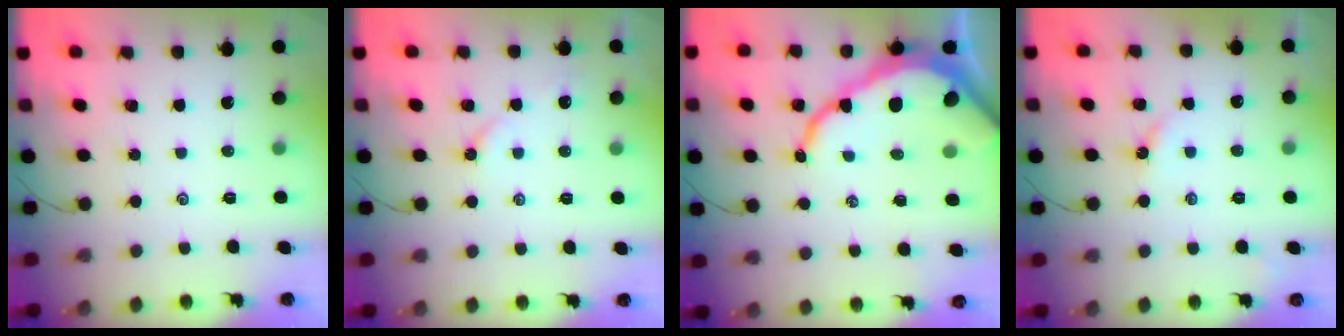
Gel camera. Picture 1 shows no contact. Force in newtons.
{"total": 5.4, "press": 5.4, "slide": 0.6}
{"total": 14.8, "press": 14.7, "slide": 1.4}
{"total": 2.1, "press": 2.1, "slide": 0.3}